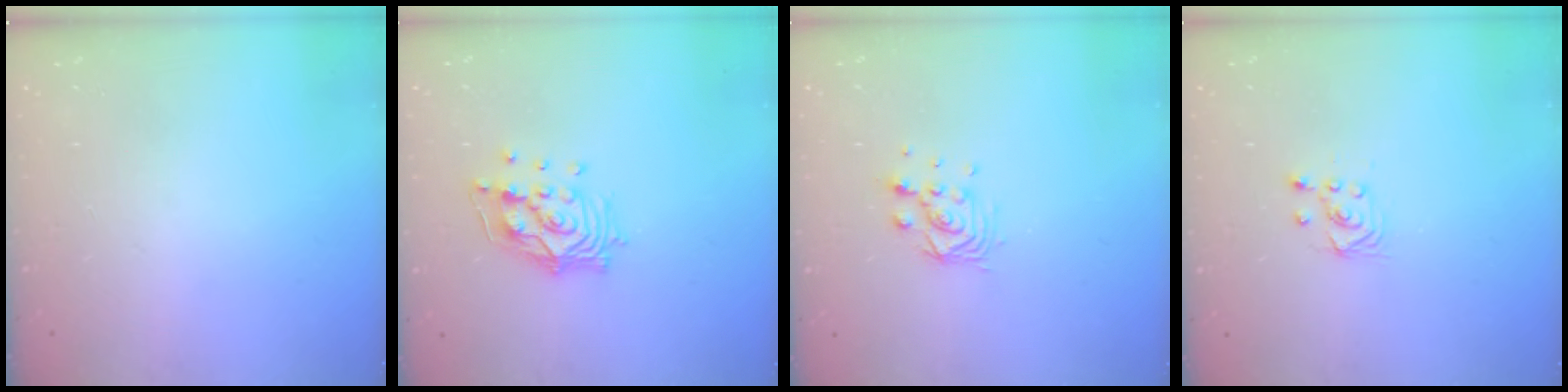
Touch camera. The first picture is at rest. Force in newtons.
{"total": 12.3, "press": 12.2, "slide": 1.7}
{"total": 8.3, "press": 8.3, "slide": 0.5}
{"total": 2.9, "press": 2.7, "slide": 1.0}